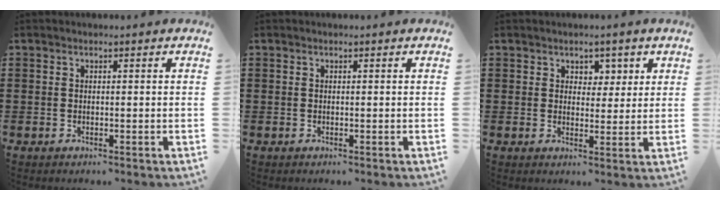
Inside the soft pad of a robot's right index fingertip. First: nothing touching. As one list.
[{"total": 0.0}, {"total": 3.0, "force": [1.7, 2.4, 0.4], "torque": [-0.014, 0.009, 0.028]}]